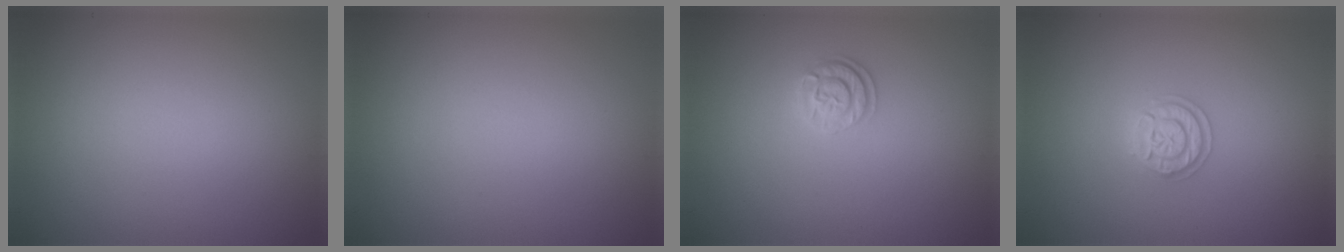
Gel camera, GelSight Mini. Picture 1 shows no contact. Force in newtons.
{"total": 0.0}
{"total": 1.9, "press": 1.7, "slide": 0.9}
{"total": 2.0, "press": 2.0, "slide": 0.3}